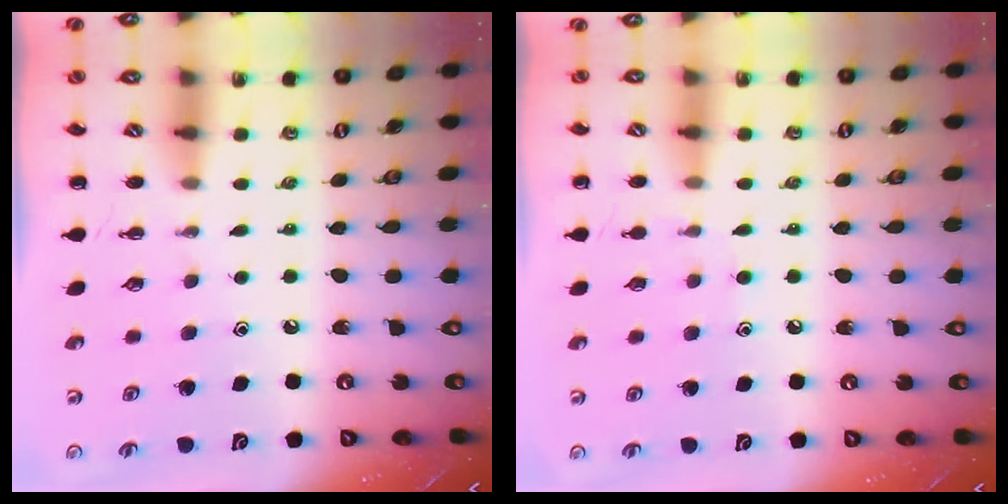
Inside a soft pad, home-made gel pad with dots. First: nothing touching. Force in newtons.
{"total": 6.1, "press": 5.7, "slide": 2.1}